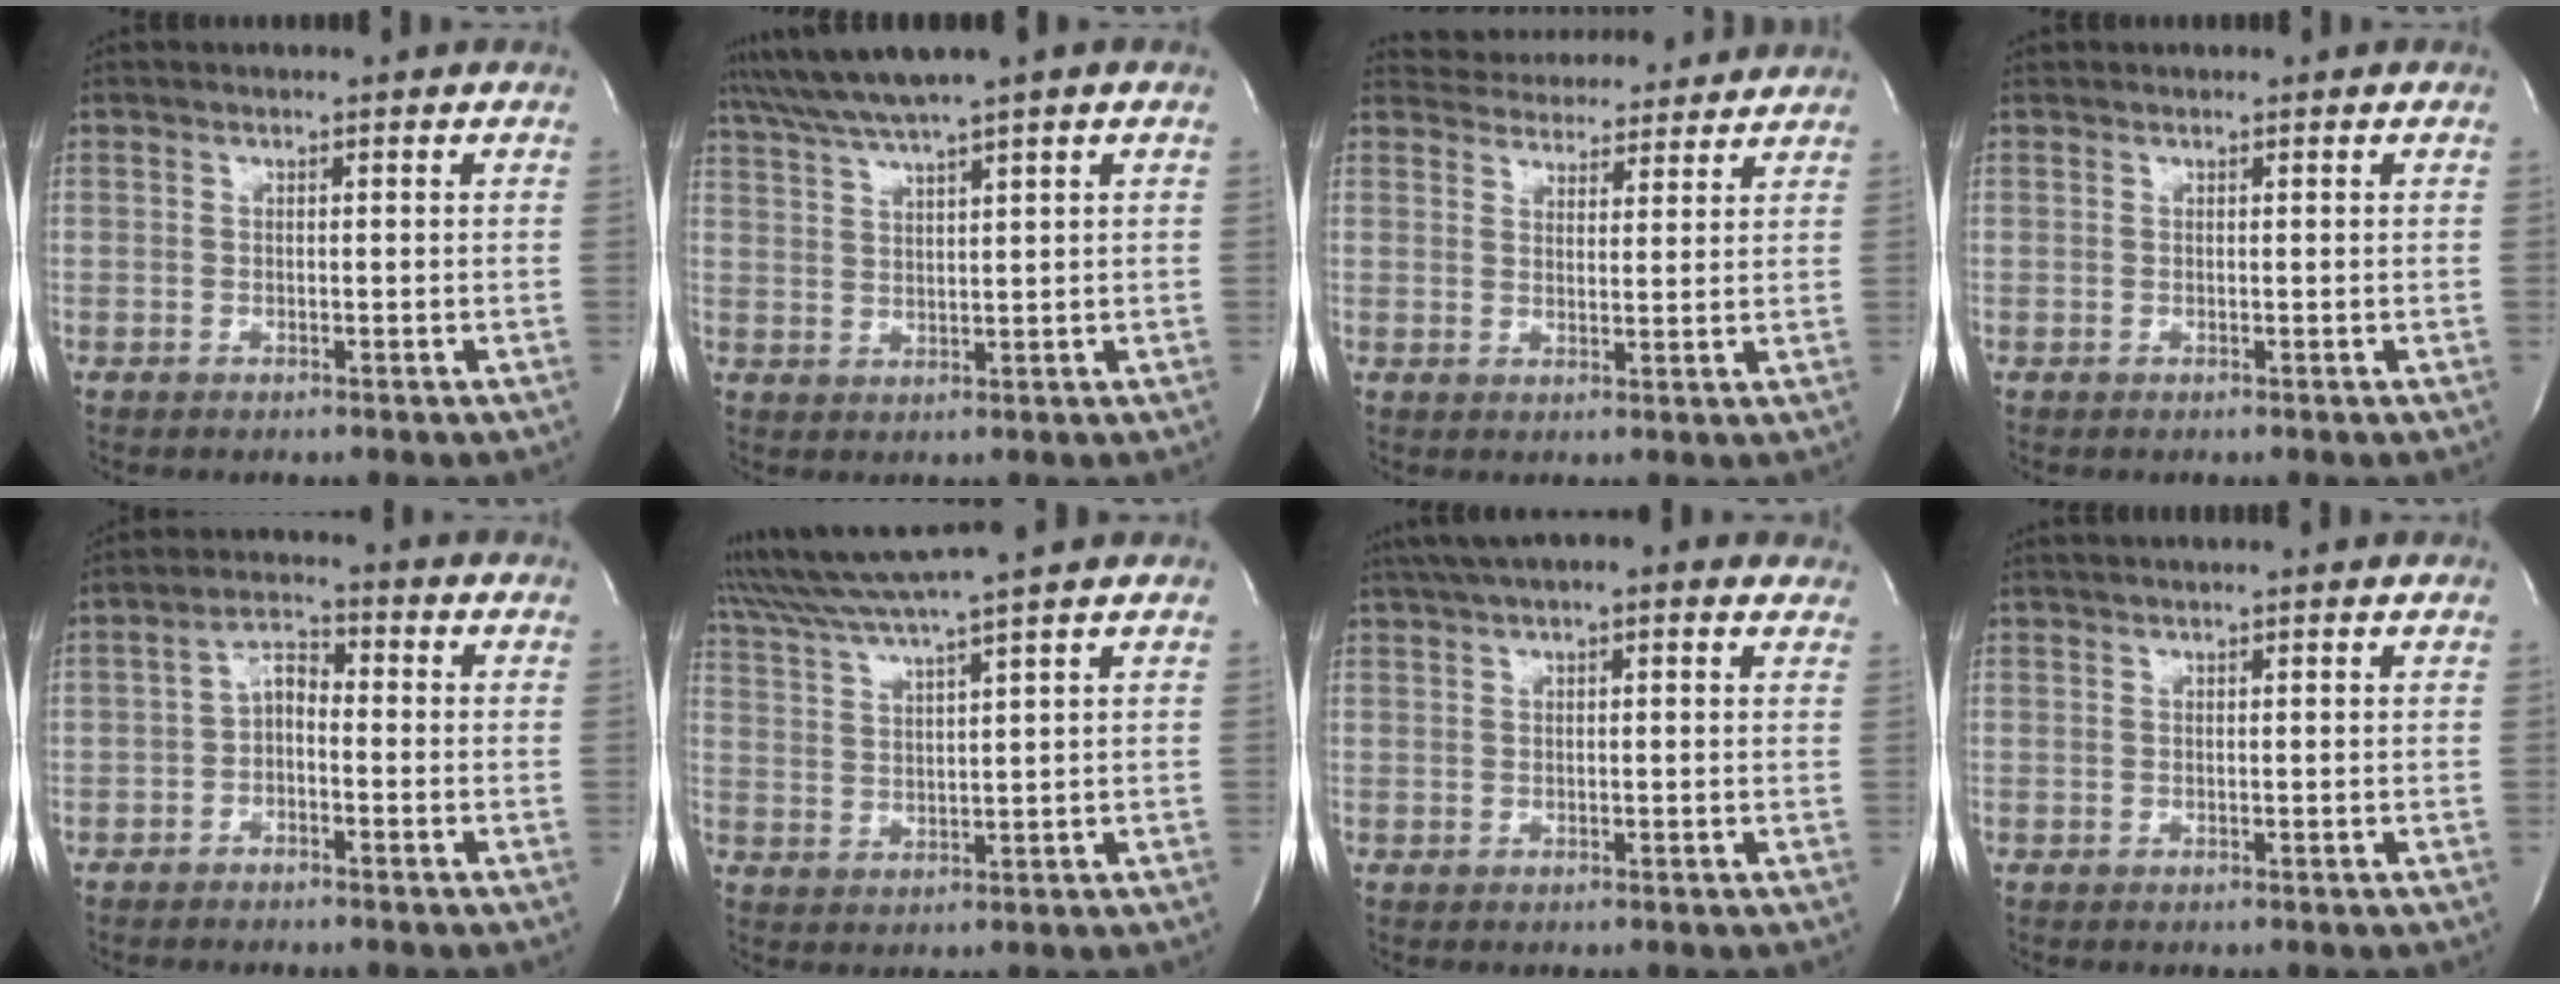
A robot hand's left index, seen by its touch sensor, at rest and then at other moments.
{"total": 6.2, "force": [4.9, -1.4, 3.6], "torque": [-0.076, 0.015, 0.095]}
{"total": 10.7, "force": [10.2, 2.6, 1.7], "torque": [-0.018, 0.014, 0.134]}
{"total": 0.0}
{"total": 3.7, "force": [-1.0, 1.8, 3.0], "torque": [-0.054, 0.016, -0.025]}
{"total": 9.4, "force": [8.1, -2.6, 4.2], "torque": [-0.085, 0.006, 0.148]}
{"total": 10.1, "force": [7.6, 2.3, 6.3], "torque": [-0.098, 0.042, 0.106]}
{"total": 4.2, "force": [3.7, -0.1, 2.0], "torque": [-0.028, 0.026, 0.050]}